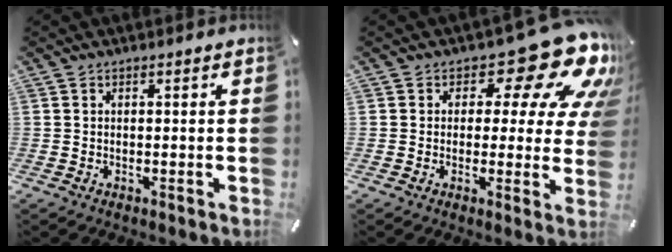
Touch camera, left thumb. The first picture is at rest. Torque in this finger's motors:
{"motor_torque": [0.73, 0.70, 0.16, -0.08, 0.20]}